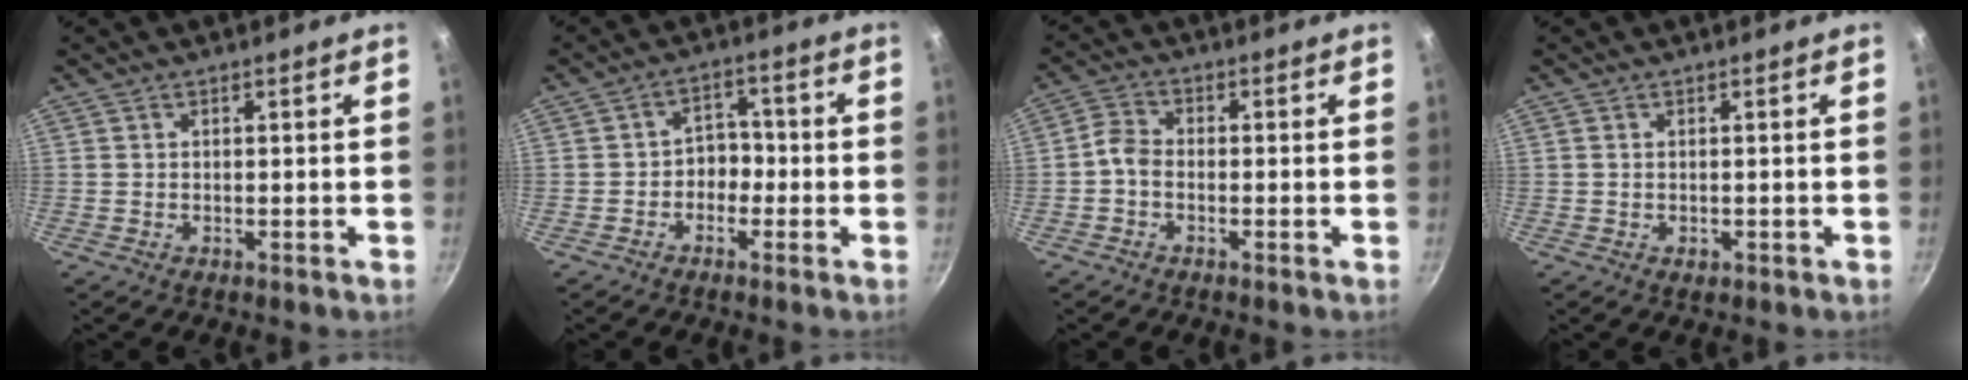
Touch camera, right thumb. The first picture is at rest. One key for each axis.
{"total": 4.5, "fx": -1.5, "fy": 3.5, "fz": 2.4, "tx": 0.006, "ty": 0.026, "tz": -0.032}
{"total": 3.4, "fx": -1.4, "fy": 2.3, "fz": 2.0, "tx": -0.046, "ty": 0.021, "tz": -0.038}
{"total": 1.0, "fx": -0.4, "fy": 0.6, "fz": 0.7, "tx": -0.008, "ty": 0.000, "tz": -0.006}